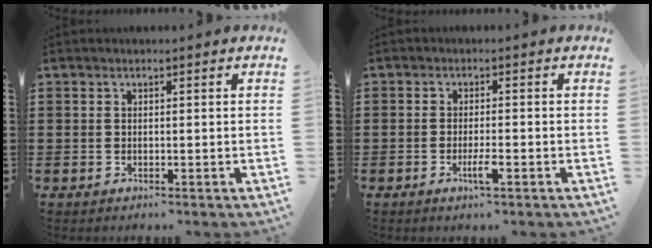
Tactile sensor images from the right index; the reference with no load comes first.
{"total": 2.9, "force": [-1.3, 0.3, 2.5], "torque": [-0.050, -0.004, -0.025]}